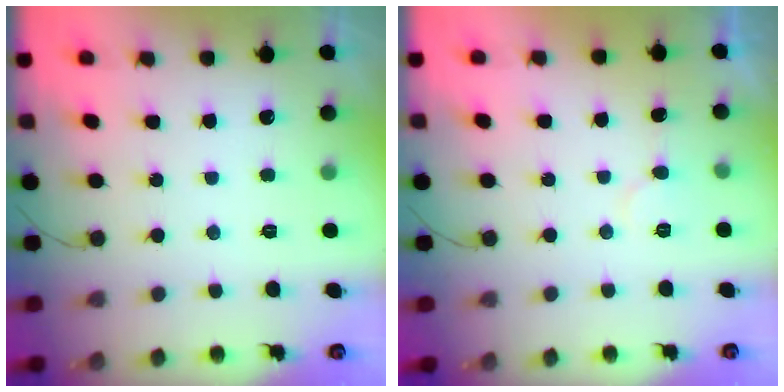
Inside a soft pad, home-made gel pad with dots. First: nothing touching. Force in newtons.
{"total": 4.9, "press": 4.9, "slide": 0.3}